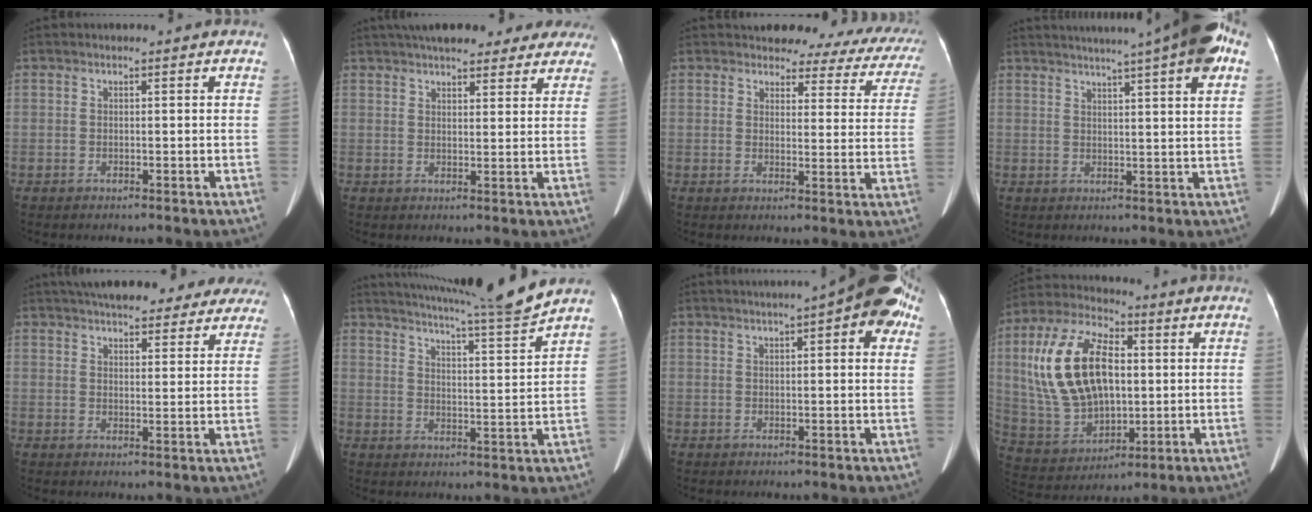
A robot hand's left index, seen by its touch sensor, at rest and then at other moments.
{"total": 18.1, "force": [15.1, 5.3, 8.3], "torque": [-0.114, 0.042, 0.187]}
{"total": 13.1, "force": [11.6, 4.8, 3.8], "torque": [-0.007, -0.027, 0.094]}
{"total": 17.2, "force": [12.3, 0.9, 12.0], "torque": [-0.182, 0.040, 0.147]}
{"total": 21.4, "force": [18.2, 6.2, 9.2], "torque": [-0.136, 0.031, 0.223]}
{"total": 12.3, "force": [11.3, -3.0, 3.8], "torque": [-0.069, -0.050, 0.166]}
{"total": 11.2, "force": [5.9, 2.1, 9.3], "torque": [-0.108, 0.027, 0.063]}
{"total": 17.5, "force": [2.6, 10.0, 14.1], "torque": [-0.303, 0.029, 0.058]}